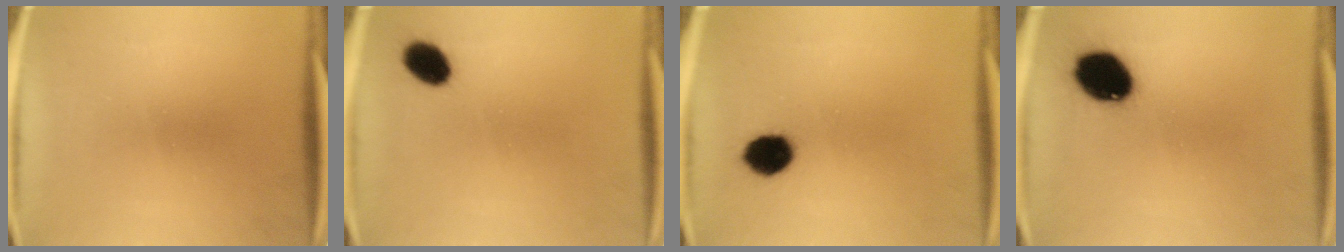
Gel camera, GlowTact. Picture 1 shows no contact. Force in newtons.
{"total": 5.8}
{"total": 7.0}
{"total": 12.4}